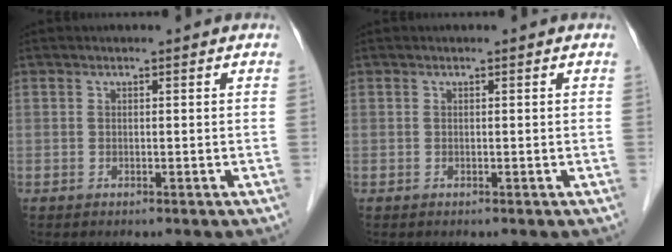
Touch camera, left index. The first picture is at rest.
{"total": 0.0}